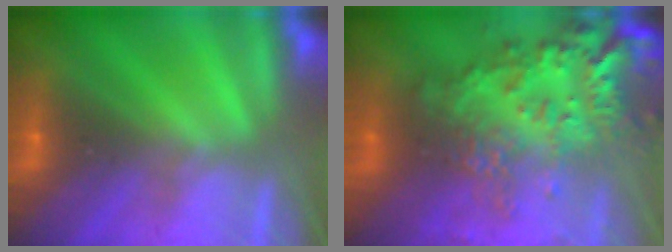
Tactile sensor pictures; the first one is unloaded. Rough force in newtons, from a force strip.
{"total": 6.4}